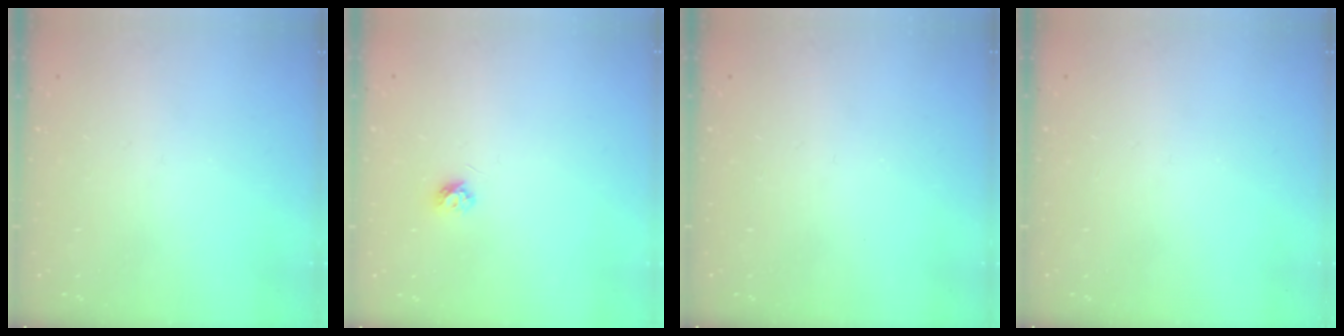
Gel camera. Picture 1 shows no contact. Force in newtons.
{"total": 3.9, "press": 3.9, "slide": 0.6}
{"total": 0.0}
{"total": 0.0}